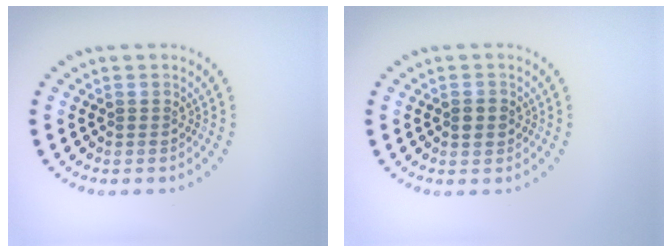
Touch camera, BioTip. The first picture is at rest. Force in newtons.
{"total": 1.4, "press": 1.4, "slide": 0.1}